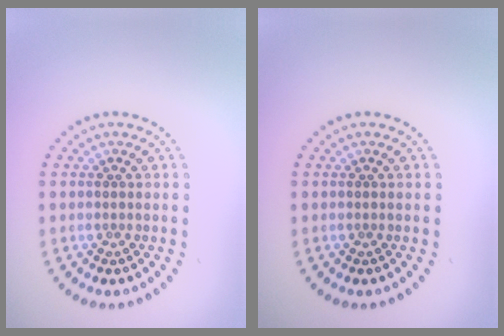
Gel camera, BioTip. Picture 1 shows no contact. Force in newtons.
{"total": 0.0}